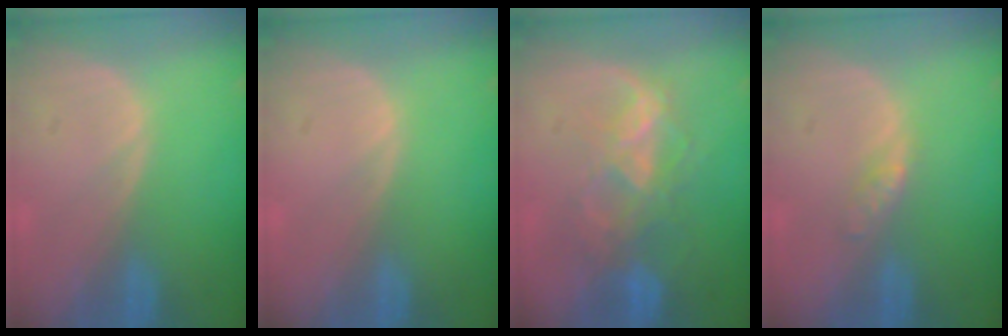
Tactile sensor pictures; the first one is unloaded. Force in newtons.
{"total": 0.0}
{"total": 7.3, "press": 6.8, "slide": 2.6}
{"total": 2.0, "press": 2.0, "slide": 0.1}